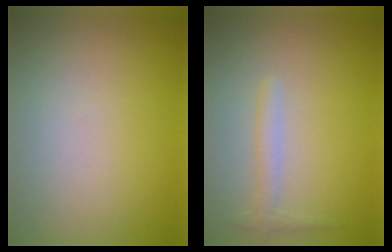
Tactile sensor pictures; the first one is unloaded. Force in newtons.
{"total": 1.4, "press": 1.4, "slide": 0.1}